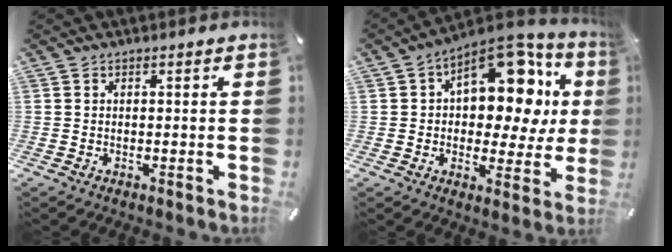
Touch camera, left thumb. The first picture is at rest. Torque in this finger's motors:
{"motor_torque": [2.53, 2.48, 1.13, -0.83, 0.14]}